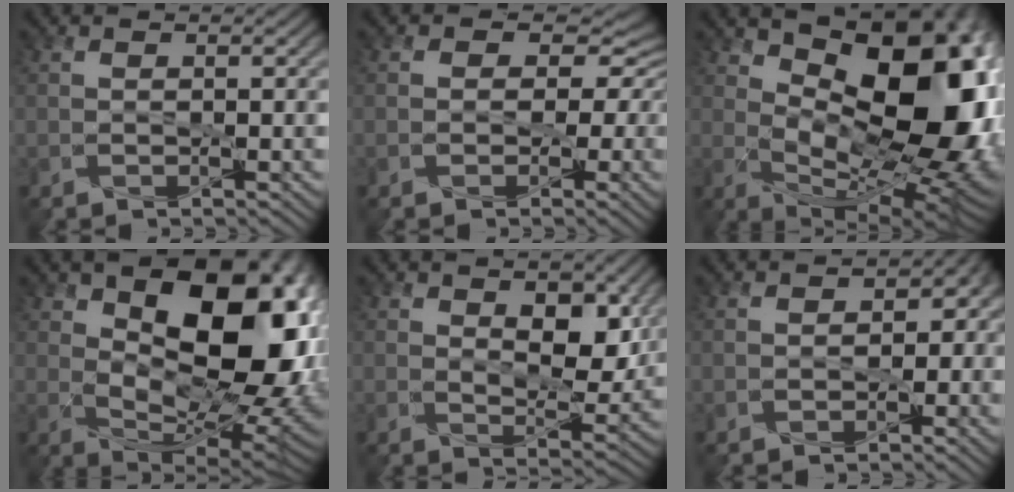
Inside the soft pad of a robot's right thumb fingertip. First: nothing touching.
{"total": 5.5, "force": [0.2, 4.6, 2.8], "torque": [-0.027, 0.009, -0.010]}
{"total": 17.2, "force": [4.4, 9.5, 13.6], "torque": [-0.186, -0.006, 0.079]}
{"total": 20.1, "force": [4.4, 12.0, 15.5], "torque": [-0.201, 0.001, 0.085]}
{"total": 7.3, "force": [2.4, 4.0, 5.6], "torque": [-0.099, -0.013, 0.039]}
{"total": 3.1, "force": [-0.6, 2.6, 1.4], "torque": [-0.005, -0.011, -0.009]}